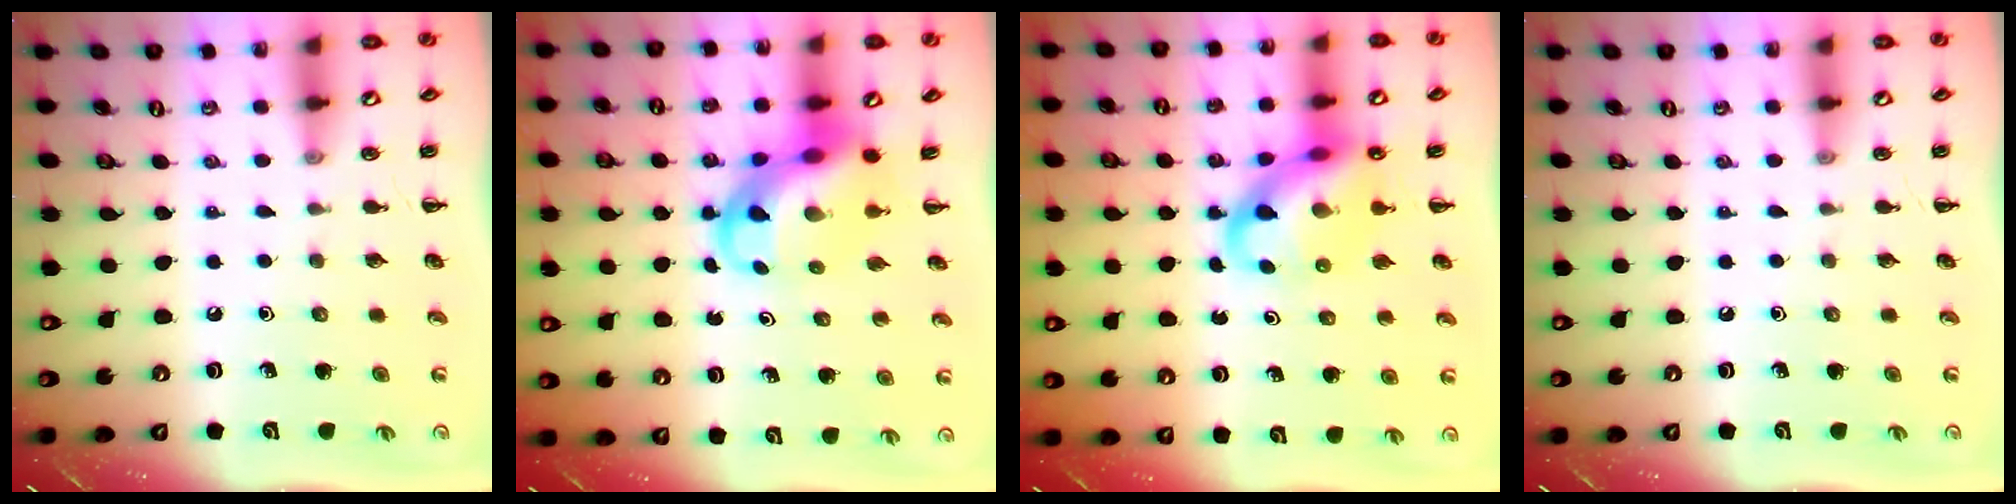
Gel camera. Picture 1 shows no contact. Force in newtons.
{"total": 9.1, "press": 8.7, "slide": 2.7}
{"total": 12.5, "press": 11.9, "slide": 3.5}
{"total": 0.0}